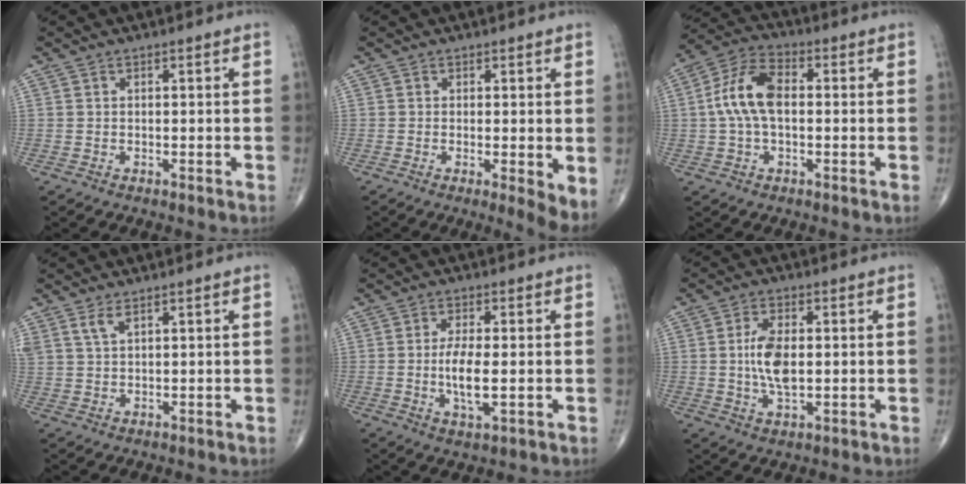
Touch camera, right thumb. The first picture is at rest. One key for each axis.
{"total": 4.3, "fx": -0.2, "fy": 0.8, "fz": 4.2, "tx": -0.062, "ty": -0.014, "tz": -0.007}
{"total": 10.5, "fx": 0.3, "fy": 5.8, "fz": 8.7, "tx": -0.177, "ty": 0.028, "tz": 0.000}
{"total": 2.7, "fx": 1.7, "fy": 1.0, "fz": 1.8, "tx": -0.040, "ty": -0.002, "tz": 0.043}
{"total": 6.5, "fx": -0.7, "fy": 2.0, "fz": 6.1, "tx": -0.121, "ty": -0.011, "tz": -0.015}
{"total": 7.8, "fx": 0.3, "fy": 3.8, "fz": 6.8, "tx": -0.132, "ty": -0.003, "tz": 0.006}